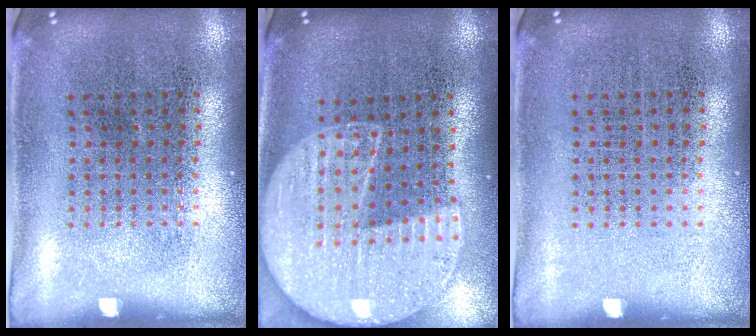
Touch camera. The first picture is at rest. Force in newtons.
{"total": 2.1, "press": 1.9, "slide": 0.9}
{"total": 0.0}